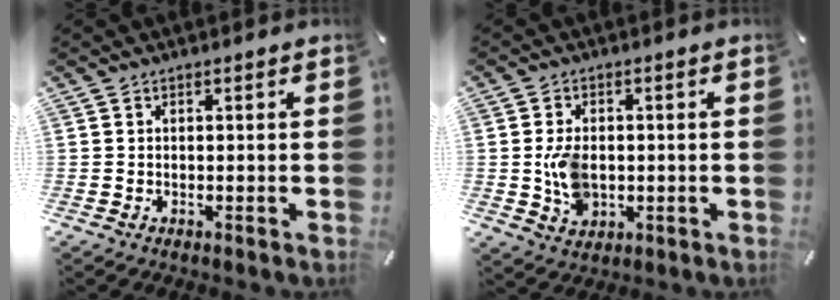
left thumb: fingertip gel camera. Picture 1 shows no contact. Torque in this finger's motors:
{"motor_torque": [-0.18, 0.55, 0.02, 0.06, 0.13]}